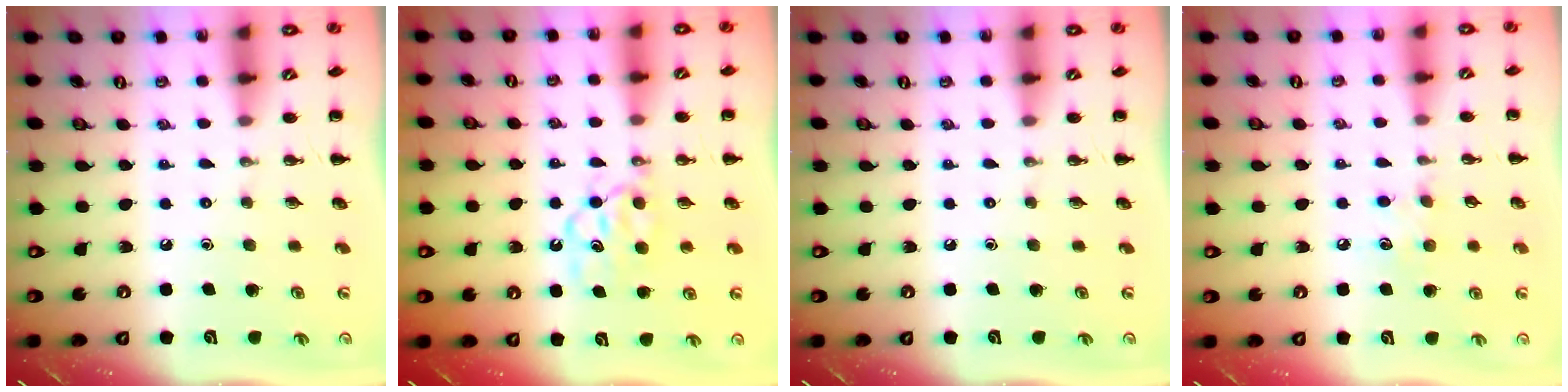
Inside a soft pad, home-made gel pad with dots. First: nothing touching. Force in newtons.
{"total": 7.0, "press": 7.0, "slide": 0.6}
{"total": 0.0}
{"total": 6.5, "press": 6.3, "slide": 1.6}